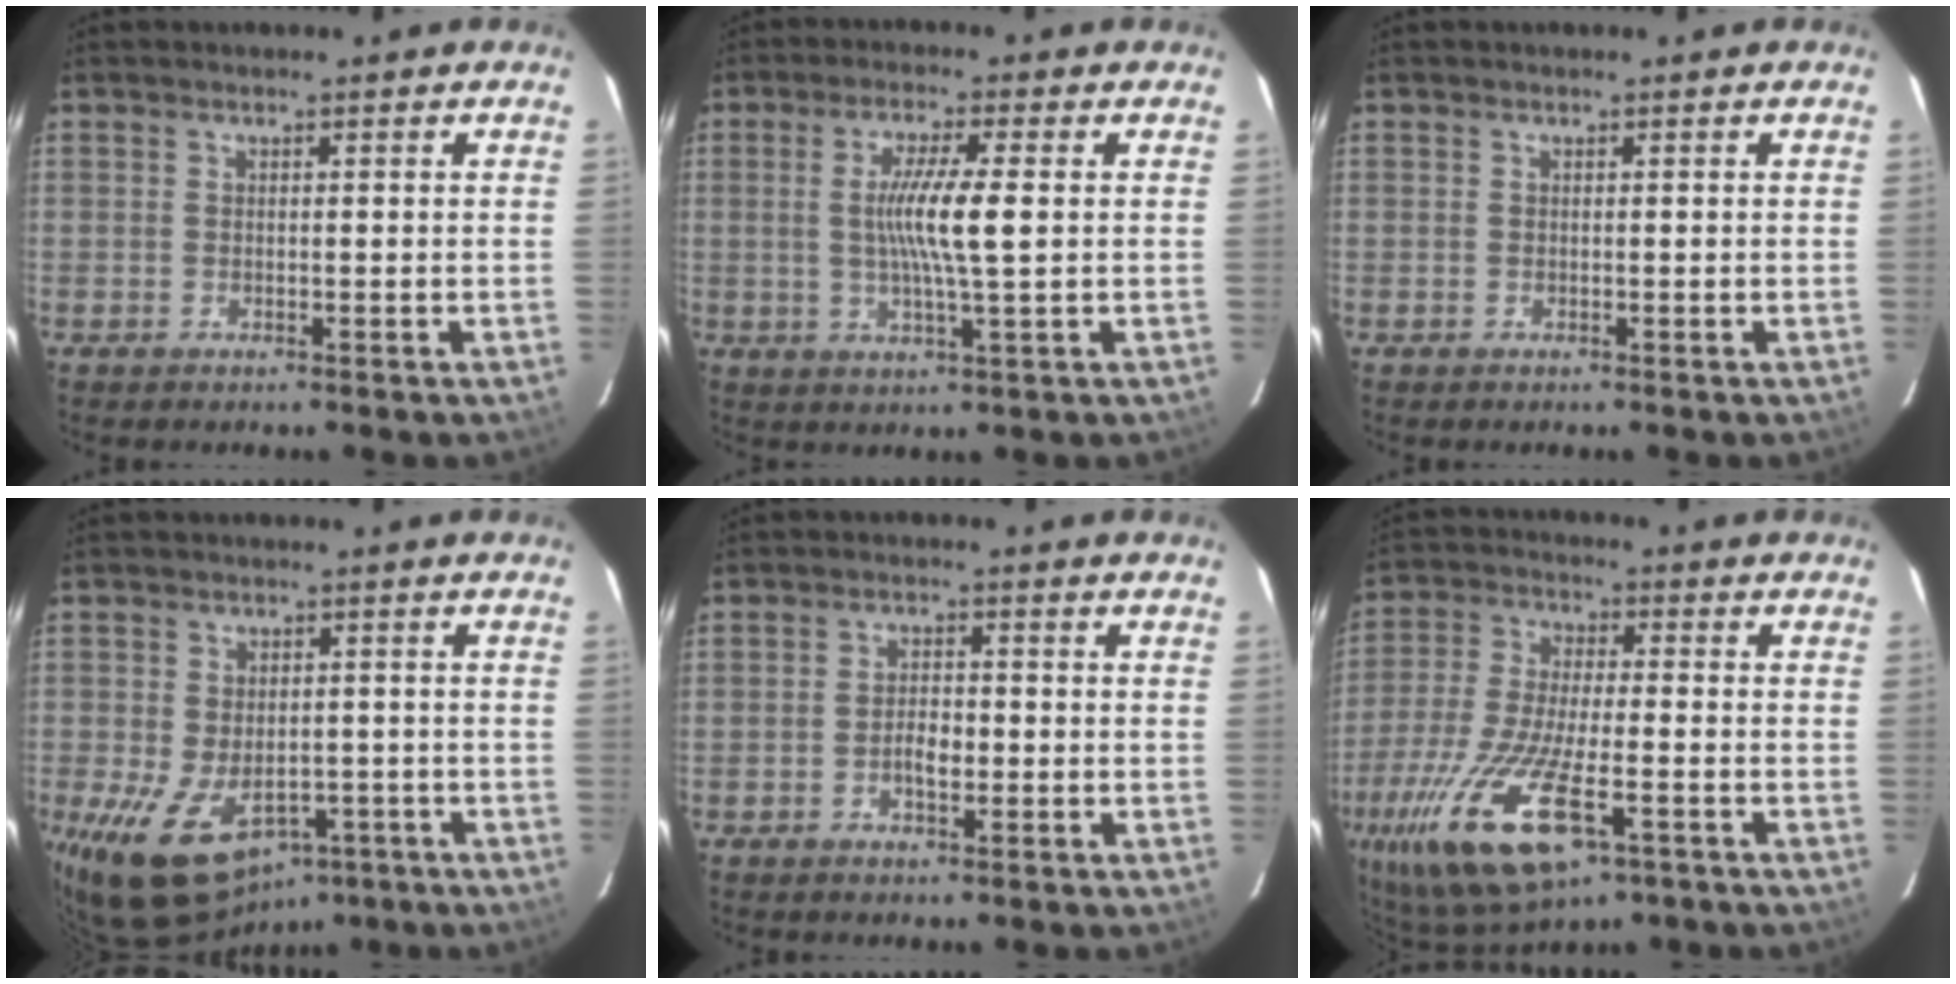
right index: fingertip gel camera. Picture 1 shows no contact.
{"total": 7.6, "force": [0.5, 0.0, 7.6], "torque": [-0.138, -0.006, 0.007]}
{"total": 0.0}
{"total": 15.1, "force": [-7.3, 9.4, 9.3], "torque": [-0.195, -0.027, -0.099]}
{"total": 2.9, "force": [-1.1, 1.3, 2.3], "torque": [-0.046, 0.004, -0.017]}
{"total": 20.5, "force": [-9.7, 7.3, 16.5], "torque": [-0.351, -0.057, -0.172]}